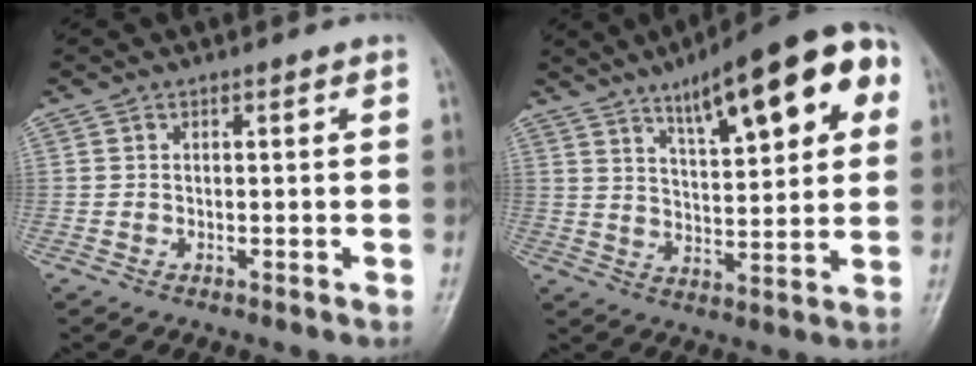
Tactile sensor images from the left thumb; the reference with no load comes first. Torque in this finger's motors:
{"motor_torque": [1.21, 1.24, 1.69, -1.08, 0.17]}